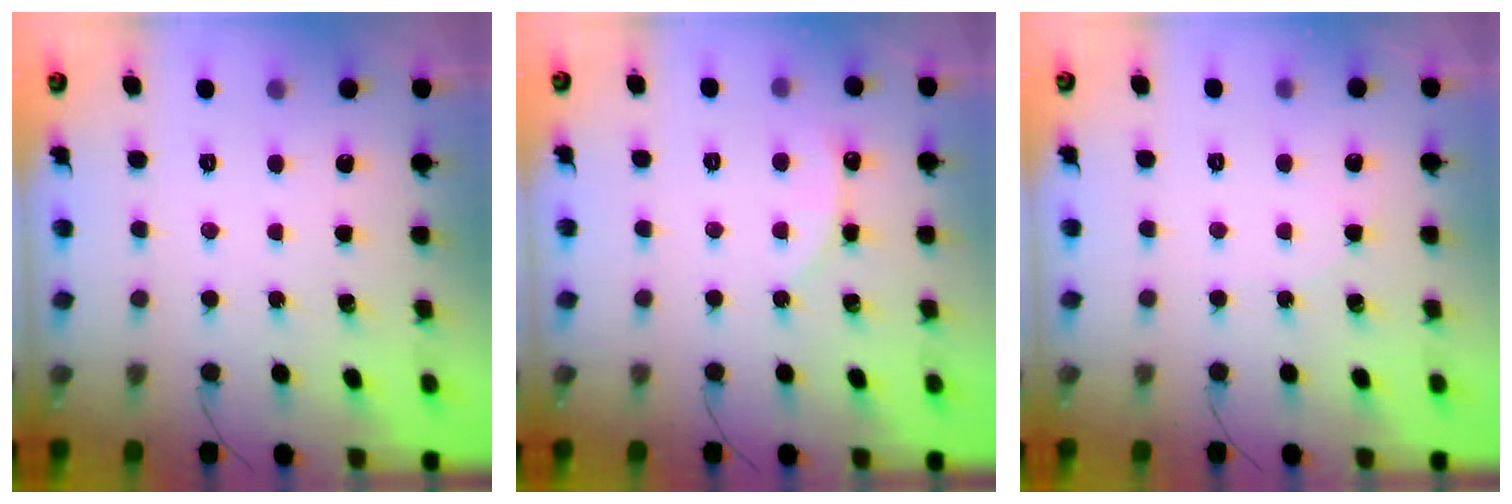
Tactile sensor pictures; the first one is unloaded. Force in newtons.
{"total": 2.5, "press": 2.5, "slide": 0.3}
{"total": 3.9, "press": 3.3, "slide": 2.2}